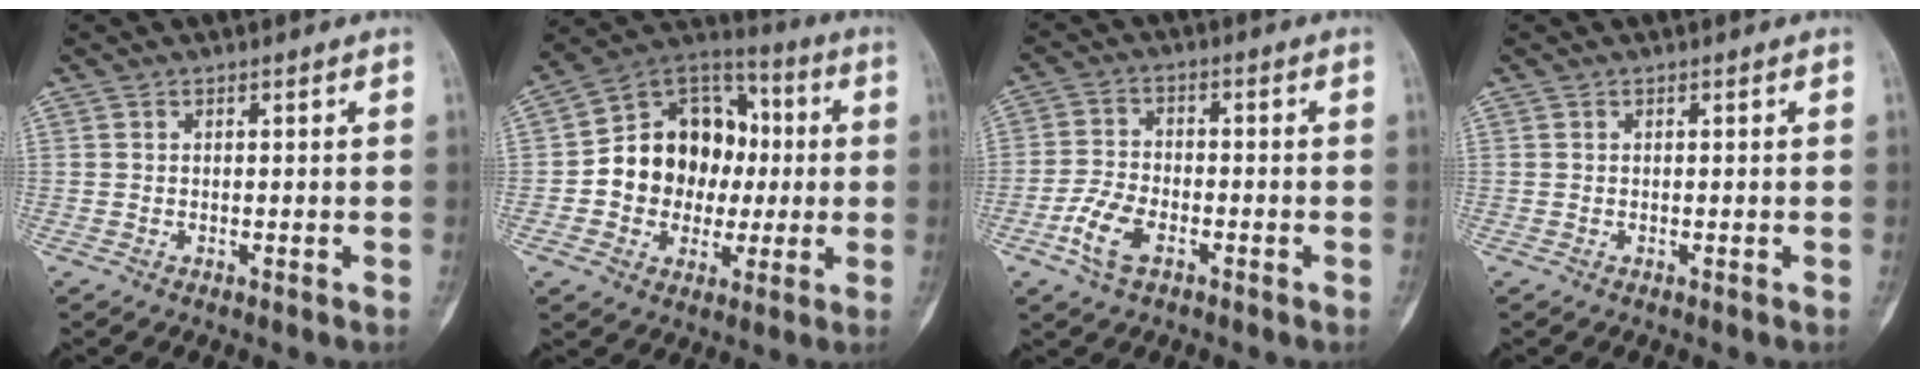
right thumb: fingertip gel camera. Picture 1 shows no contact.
{"total": 17.4, "force": [-0.4, 14.4, 9.8], "torque": [-0.097, 0.034, -0.006]}
{"total": 7.0, "force": [-3.3, 3.8, 4.8], "torque": [-0.102, 0.014, -0.067]}
{"total": 0.0}